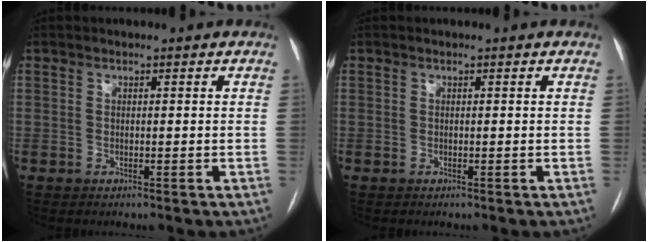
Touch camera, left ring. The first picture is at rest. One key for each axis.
{"total": 0.0}